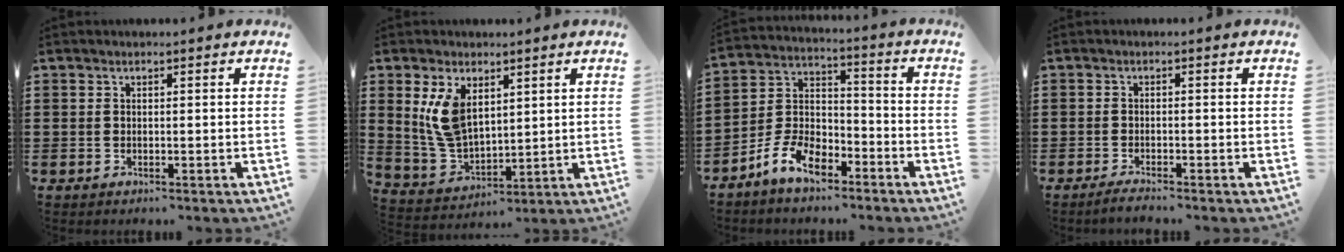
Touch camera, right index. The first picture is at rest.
{"total": 7.9, "force": [3.2, 4.8, 5.4], "torque": [-0.140, 0.004, 0.056]}
{"total": 8.4, "force": [-5.8, 4.2, 4.3], "torque": [-0.106, 0.015, -0.115]}
{"total": 1.5, "force": [-1.4, -0.1, 0.5], "torque": [-0.009, -0.002, -0.026]}